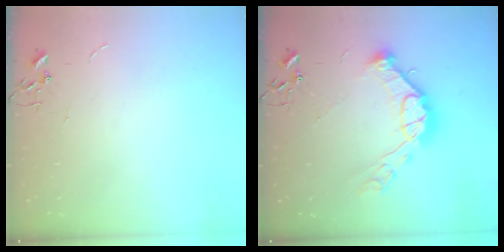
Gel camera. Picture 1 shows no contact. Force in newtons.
{"total": 15.3, "press": 15.2, "slide": 1.9}